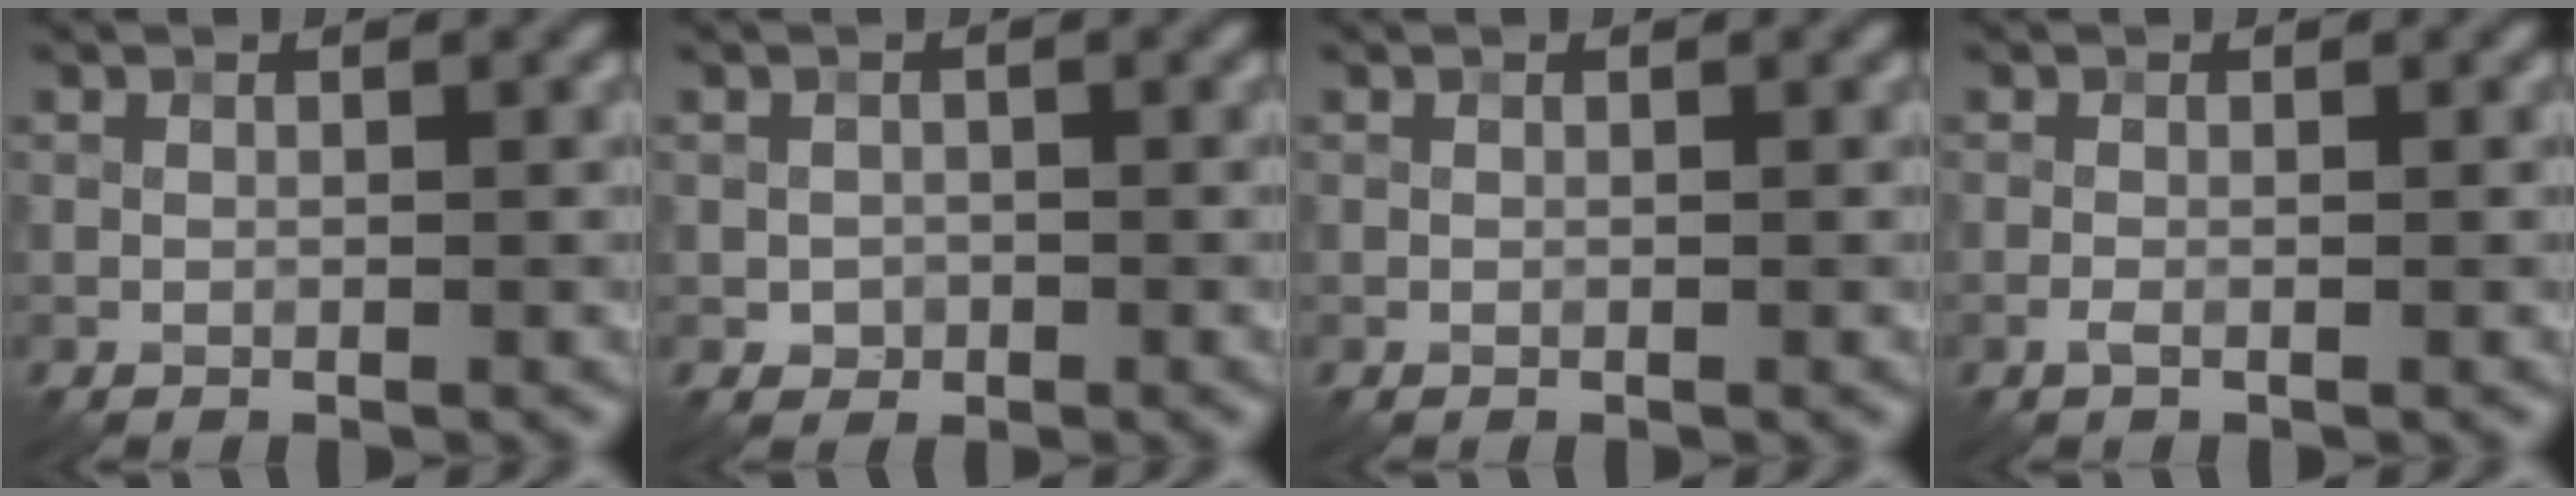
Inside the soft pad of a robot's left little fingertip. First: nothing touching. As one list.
[{"total": 1.1, "force": [-0.3, 1.1, 0.2], "torque": [0.003, -0.002, -0.008]}, {"total": 0.0}, {"total": 0.7, "force": [-0.3, 0.1, 0.6], "torque": [-0.014, -0.001, -0.008]}]